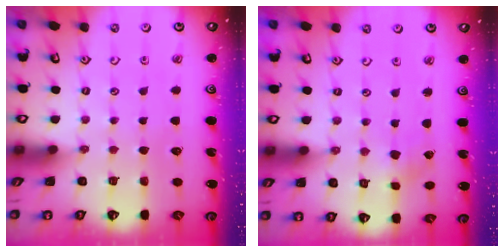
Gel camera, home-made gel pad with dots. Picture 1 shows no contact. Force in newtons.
{"total": 0.8, "press": 0.8, "slide": 0.1}